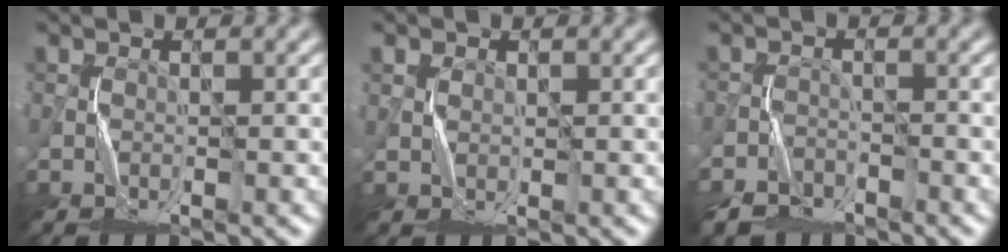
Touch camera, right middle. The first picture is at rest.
{"total": 1.3, "force": [0.8, 0.9, 0.4], "torque": [-0.005, -0.002, 0.018]}
{"total": 4.8, "force": [-4.0, 2.5, 1.0], "torque": [-0.010, -0.007, -0.072]}